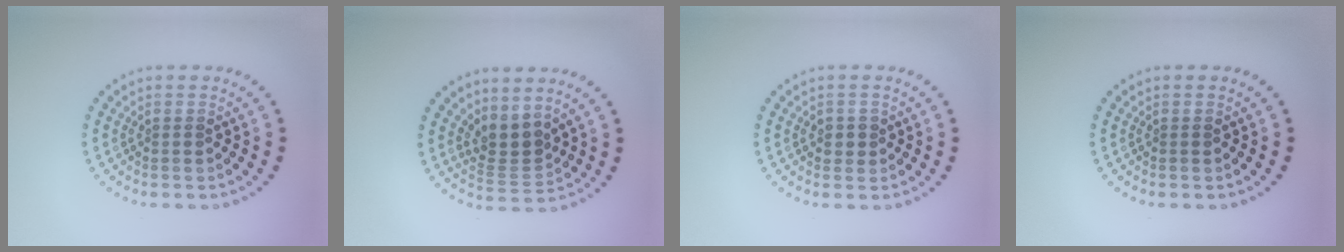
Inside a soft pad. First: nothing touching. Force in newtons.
{"total": 2.9, "press": 2.1, "slide": 2.0}
{"total": 1.2, "press": 1.2, "slide": 0.4}
{"total": 0.0}